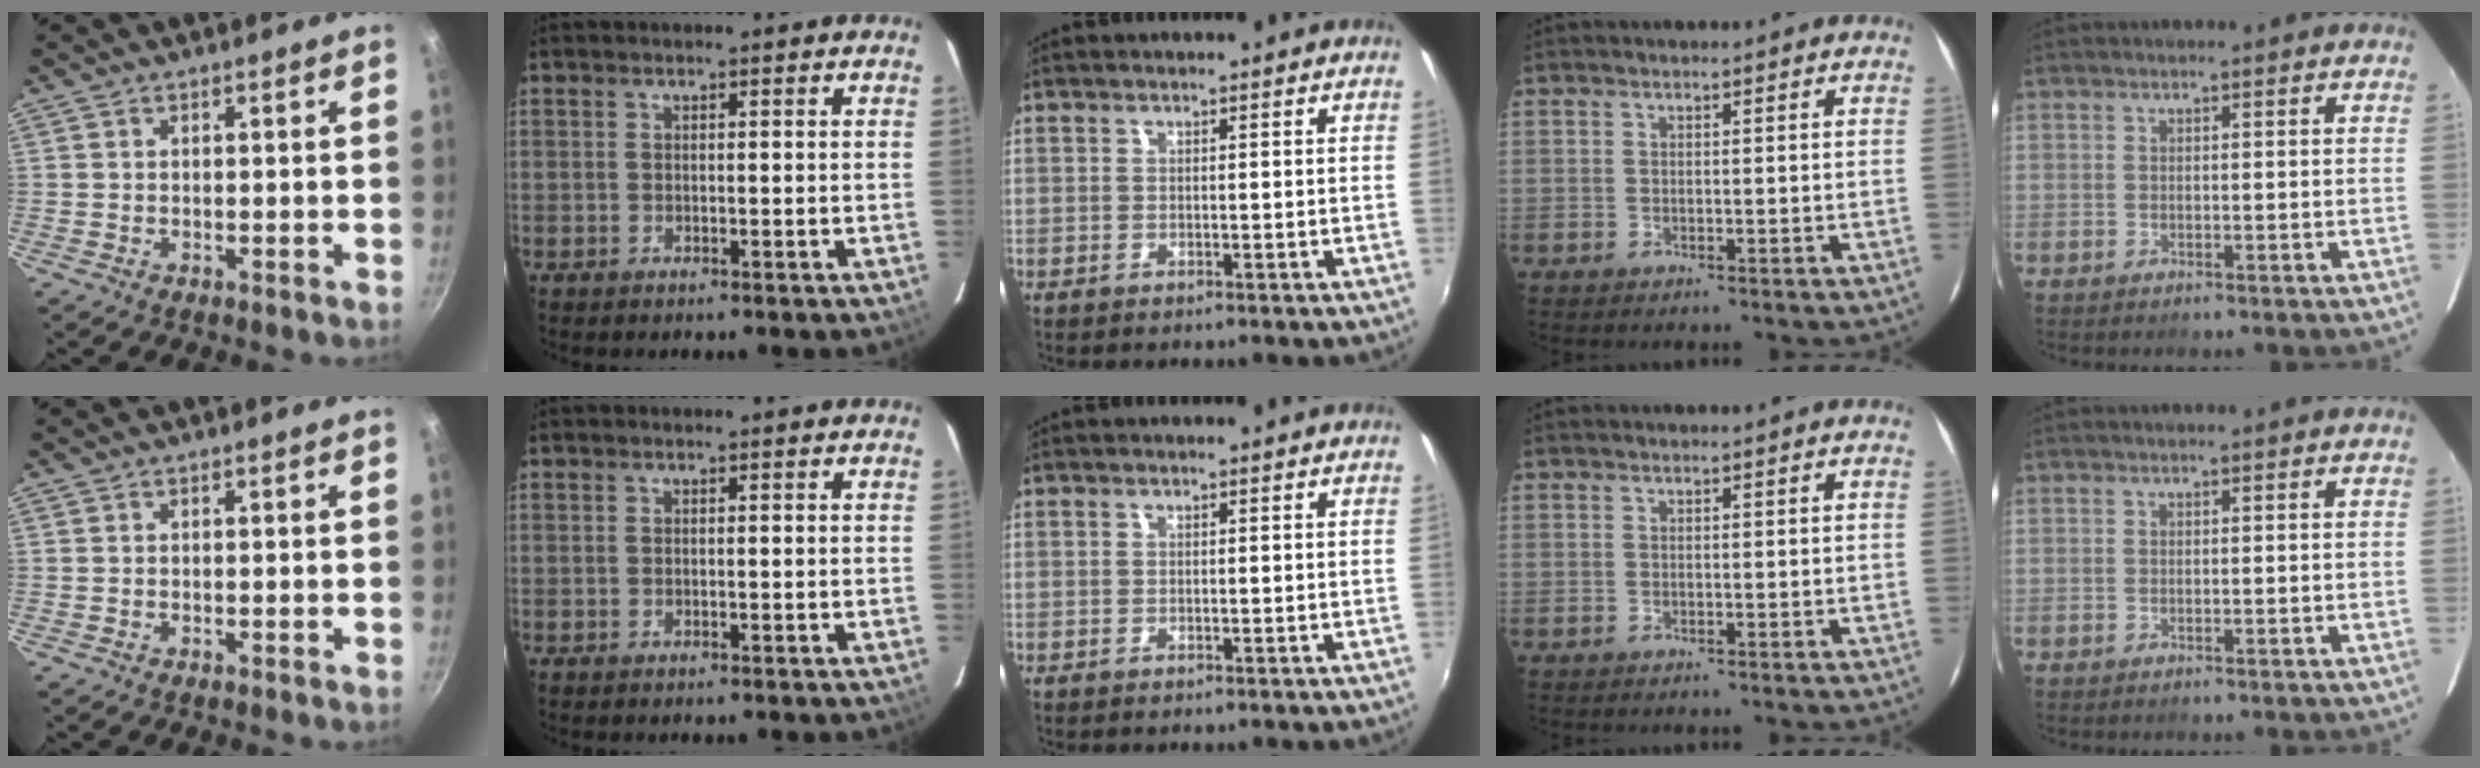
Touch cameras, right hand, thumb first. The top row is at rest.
{}